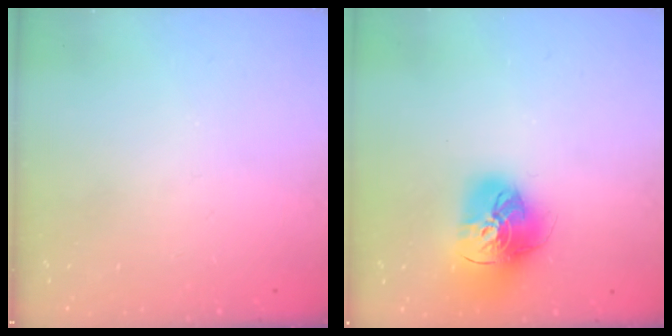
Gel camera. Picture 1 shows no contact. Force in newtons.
{"total": 17.7, "press": 17.6, "slide": 1.8}